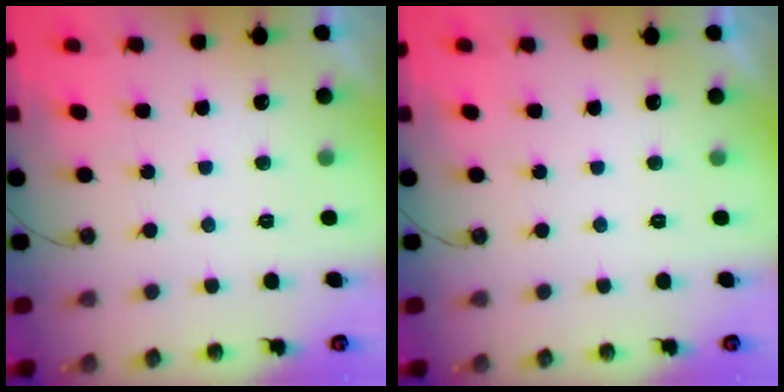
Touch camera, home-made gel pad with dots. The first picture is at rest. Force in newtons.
{"total": 0.0}